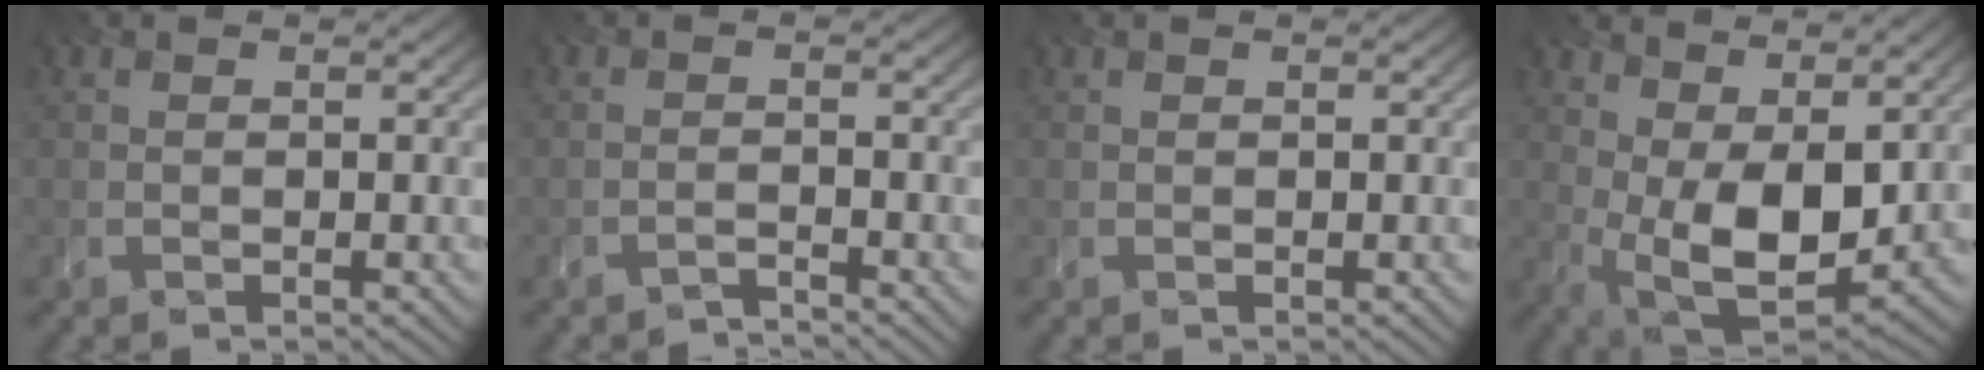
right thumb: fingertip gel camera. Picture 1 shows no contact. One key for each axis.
{"total": 1.5, "fx": -1.5, "fy": 0.0, "fz": 0.2, "tx": 0.002, "ty": -0.001, "tz": -0.036}
{"total": 0.0}
{"total": 11.5, "fx": 2.0, "fy": 5.8, "fz": 9.8, "tx": -0.192, "ty": -0.014, "tz": 0.042}